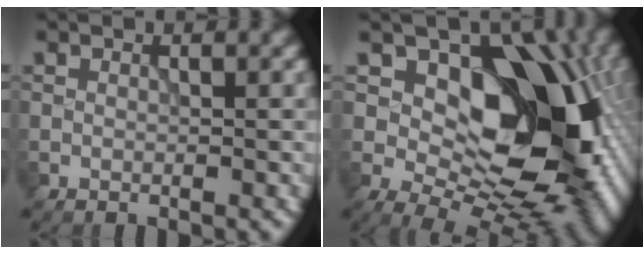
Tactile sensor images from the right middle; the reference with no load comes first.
{"total": 15.1, "force": [1.9, 9.7, 11.4], "torque": [-0.112, -0.002, 0.030]}